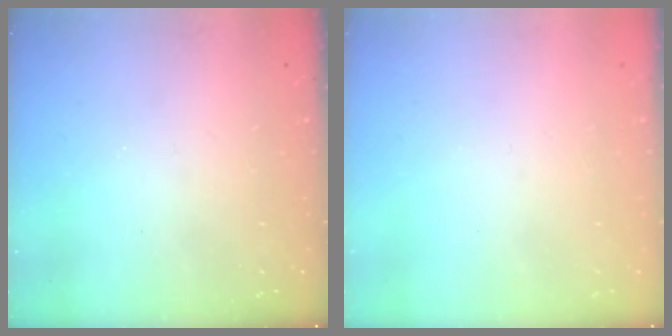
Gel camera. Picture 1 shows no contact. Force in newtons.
{"total": 0.0}